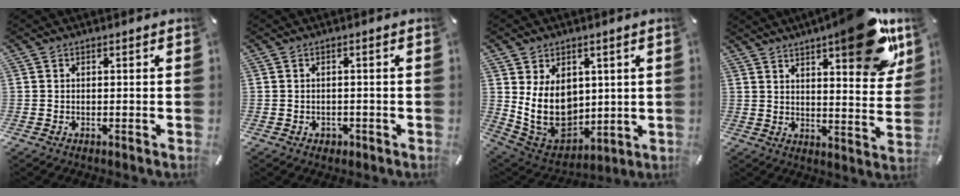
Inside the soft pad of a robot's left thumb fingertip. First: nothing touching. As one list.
[{"total": 1.5, "force": [-0.5, 1.3, 0.4], "torque": [-0.008, 0.005, -0.013]}, {"total": 13.5, "force": [2.2, 11.0, 7.6], "torque": [-0.159, -0.024, 0.047]}, {"total": 16.7, "force": [10.6, 5.6, 11.6], "torque": [-0.140, -0.067, 0.167]}]